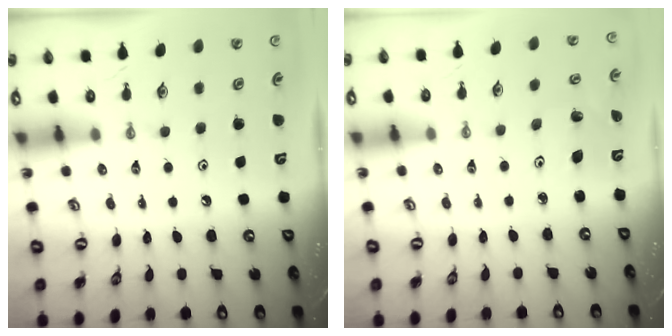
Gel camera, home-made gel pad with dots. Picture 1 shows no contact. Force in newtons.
{"total": 1.9, "press": 1.9, "slide": 0.0}